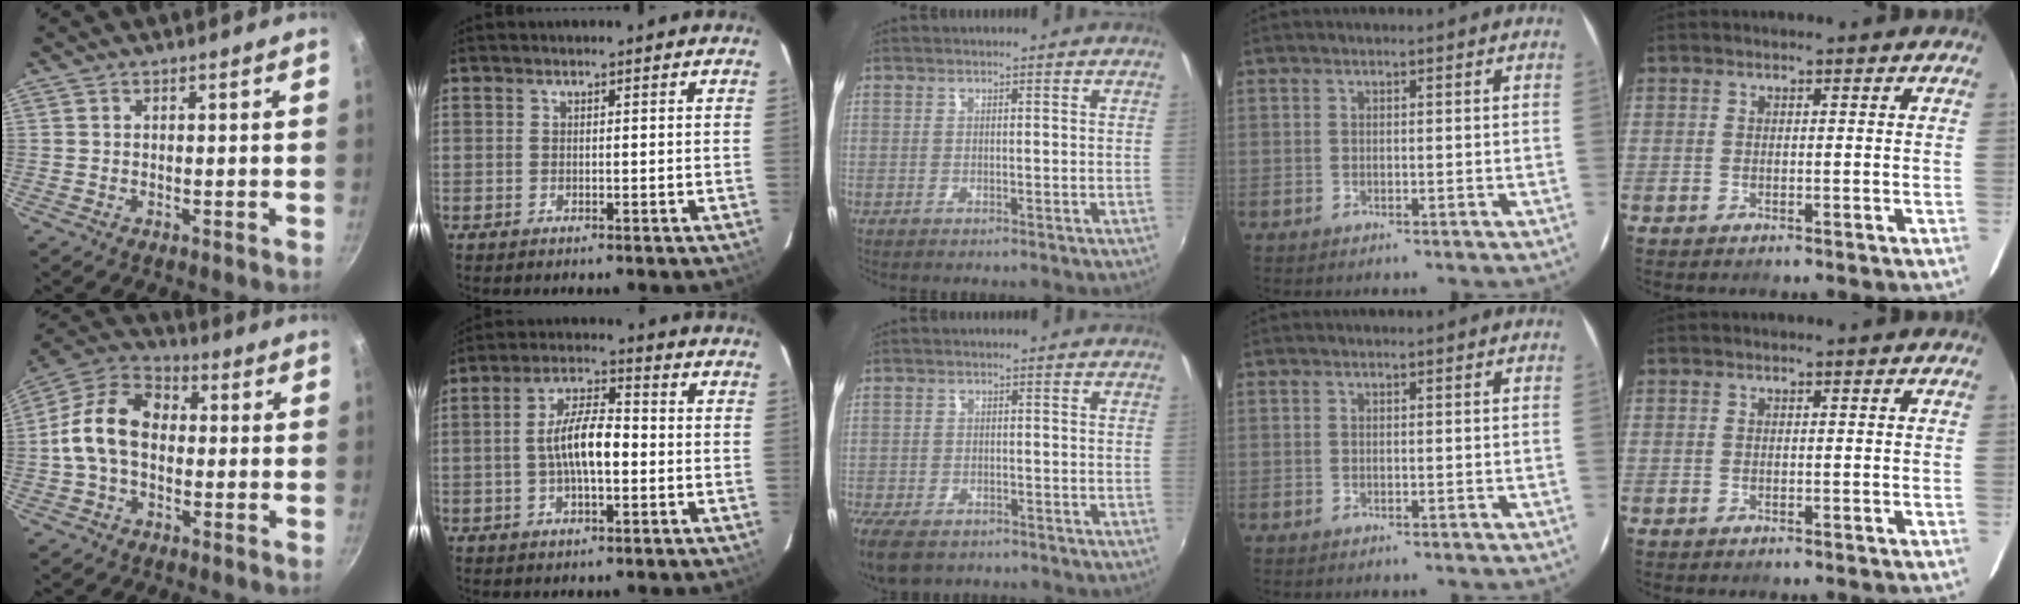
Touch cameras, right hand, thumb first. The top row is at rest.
{"thumb": {"total": 13.1, "force": [-0.3, 9.2, 9.3], "torque": [-0.142, 0.037, -0.028]}, "index": {"total": 8.7, "force": [-1.1, 3.1, 8.0], "torque": [-0.151, 0.012, -0.018]}, "middle": {"total": 7.8, "force": [-5.7, 3.7, 3.9], "torque": [-0.107, -0.031, -0.107]}}